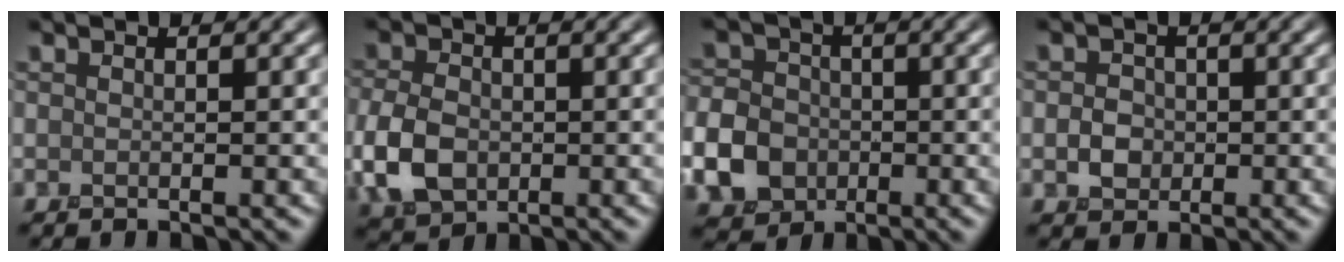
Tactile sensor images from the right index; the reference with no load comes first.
{"total": 5.3, "force": [-1.2, 3.8, 3.5], "torque": [-0.088, -0.004, -0.029]}
{"total": 8.1, "force": [-2.8, 6.9, 3.3], "torque": [-0.076, -0.019, -0.079]}
{"total": 2.0, "force": [-0.3, 1.8, 0.8], "torque": [-0.014, 0.001, -0.008]}